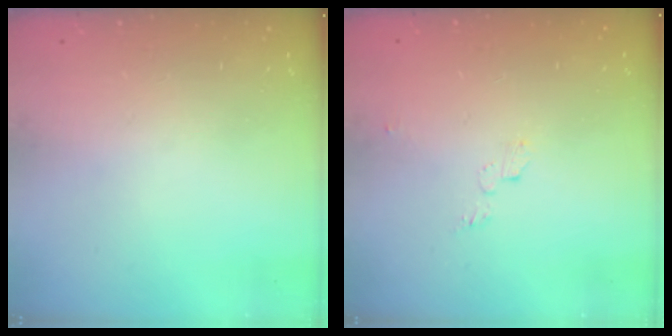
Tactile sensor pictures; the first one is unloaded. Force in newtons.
{"total": 3.6, "press": 3.6, "slide": 0.4}